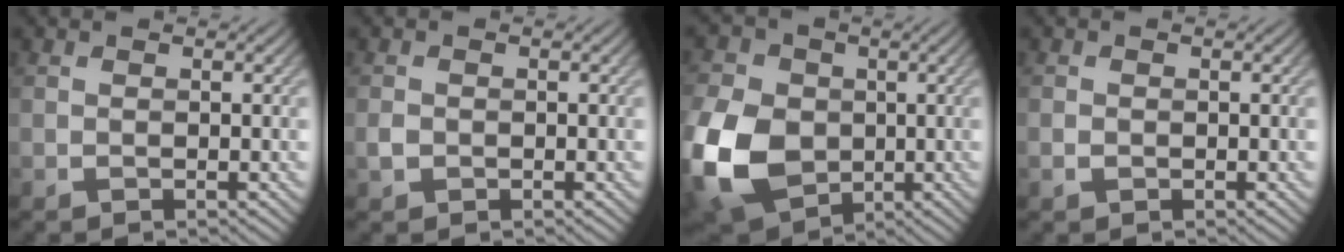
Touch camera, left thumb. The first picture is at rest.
{"total": 1.1, "force": [-0.3, 1.0, 0.5], "torque": [-0.011, -0.003, -0.010]}
{"total": 15.4, "force": [-2.8, 11.6, 9.7], "torque": [-0.270, -0.018, -0.062]}
{"total": 1.1, "force": [-0.3, 0.9, 0.6], "torque": [-0.013, -0.005, -0.008]}